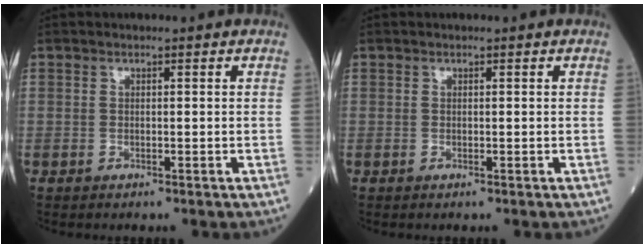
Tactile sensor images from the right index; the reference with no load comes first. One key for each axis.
{"total": 0.0}